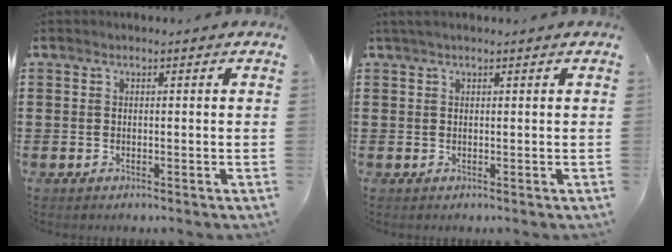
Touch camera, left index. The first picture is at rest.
{"total": 1.1, "force": [0.8, 0.1, 0.7], "torque": [-0.015, 0.003, 0.015]}